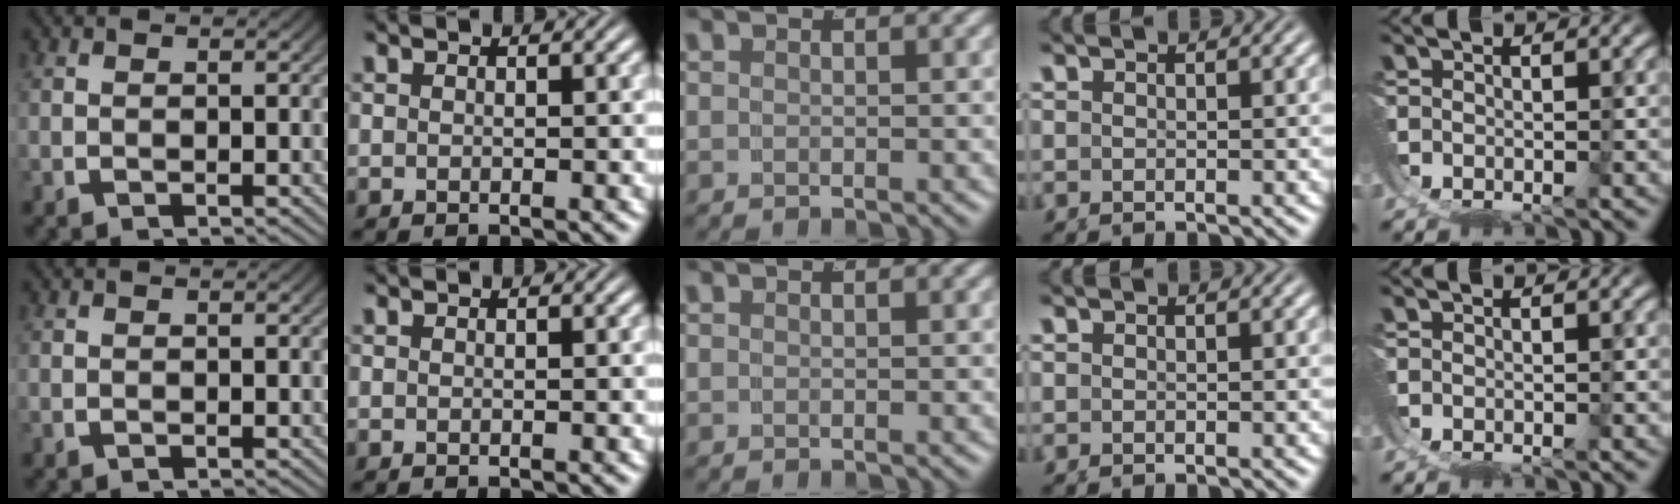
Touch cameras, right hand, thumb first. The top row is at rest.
{}